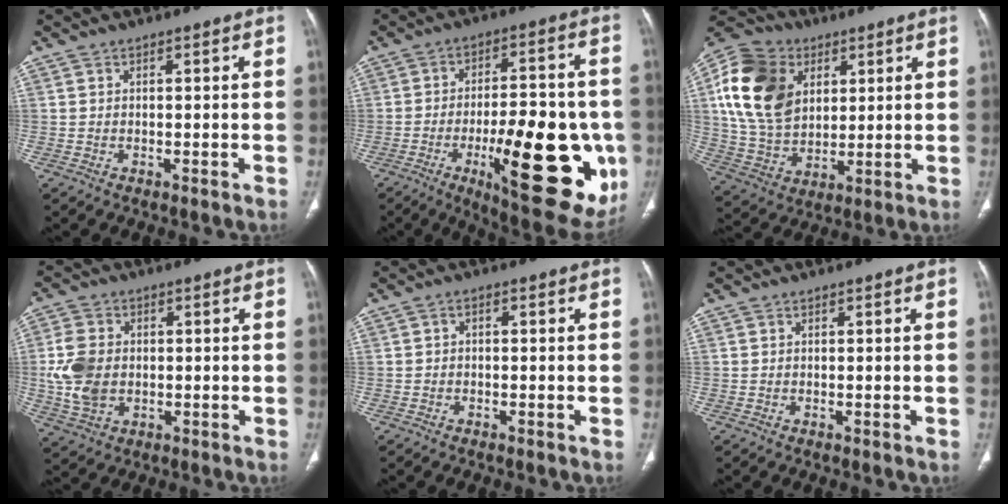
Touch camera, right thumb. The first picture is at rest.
{"total": 26.7, "force": [-7.3, 9.6, 23.8], "torque": [-0.275, -0.001, -0.084]}
{"total": 20.1, "force": [5.8, 14.6, 12.5], "torque": [-0.234, -0.004, 0.111]}
{"total": 9.2, "force": [-0.3, 6.7, 6.3], "torque": [-0.127, 0.000, -0.001]}
{"total": 0.8, "force": [-0.2, 0.5, 0.6], "torque": [-0.007, 0.005, -0.009]}
{"total": 0.0}